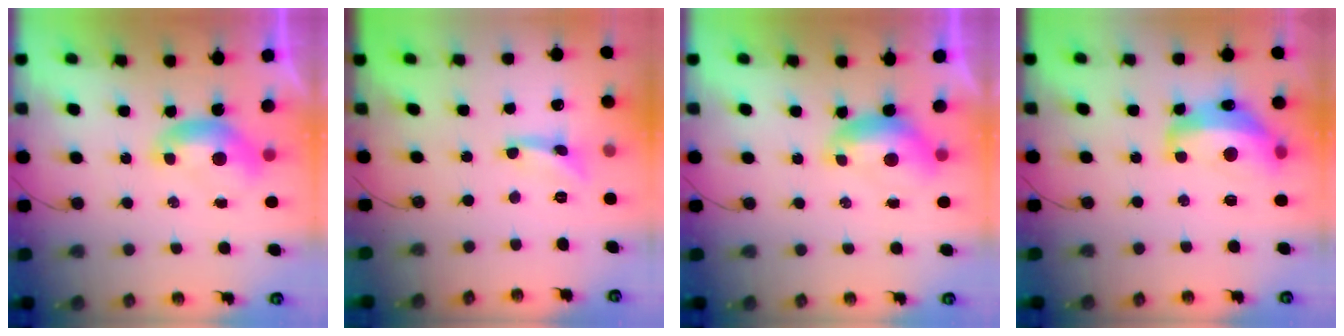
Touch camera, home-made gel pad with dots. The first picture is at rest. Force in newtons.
{"total": 1.5, "press": 1.4, "slide": 0.3}
{"total": 0.6, "press": 0.3, "slide": 0.5}
{"total": 8.9, "press": 8.9, "slide": 0.9}